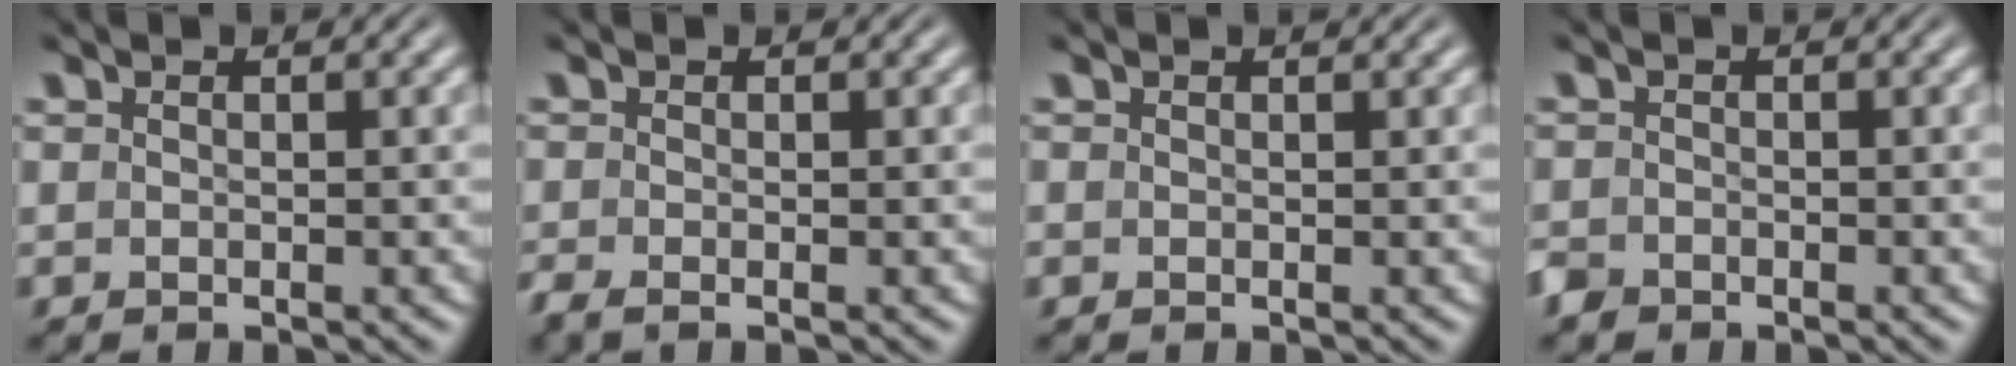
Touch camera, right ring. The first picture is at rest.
{"total": 1.4, "force": [-1.0, 0.6, 0.8], "torque": [-0.021, -0.009, -0.013]}
{"total": 0.6, "force": [0.2, 0.6, 0.1], "torque": [-0.007, 0.000, 0.003]}
{"total": 1.6, "force": [-1.3, 0.8, 0.0], "torque": [-0.005, -0.014, -0.019]}